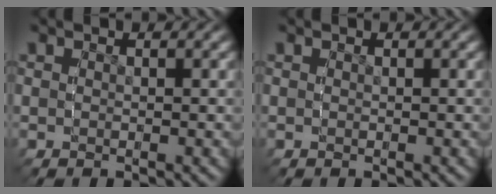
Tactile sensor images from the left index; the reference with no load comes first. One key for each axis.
{"total": 0.0}